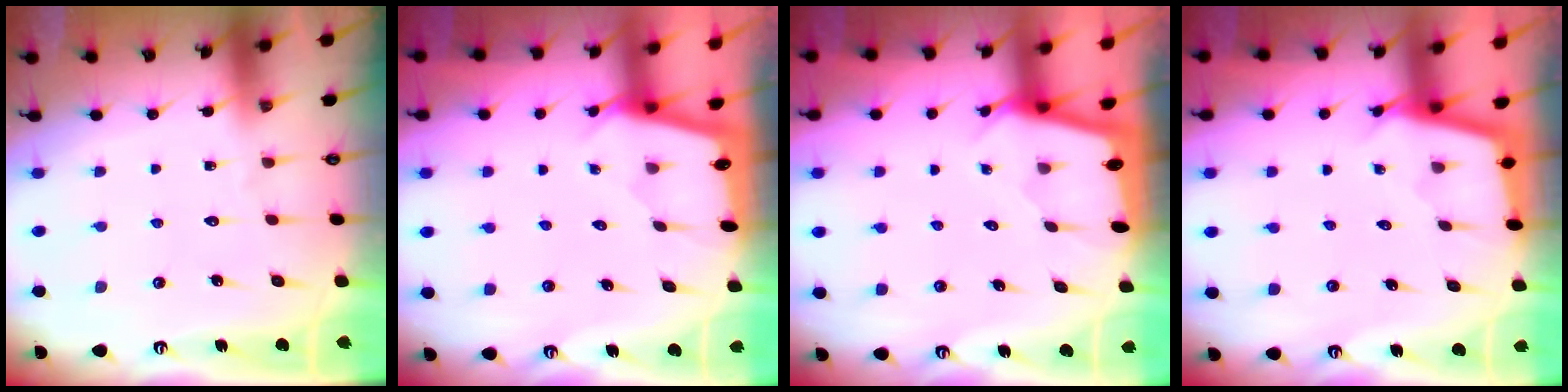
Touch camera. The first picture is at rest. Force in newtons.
{"total": 1.5, "press": 1.5, "slide": 0.2}
{"total": 1.5, "press": 1.5, "slide": 0.2}
{"total": 2.2, "press": 2.2, "slide": 0.2}